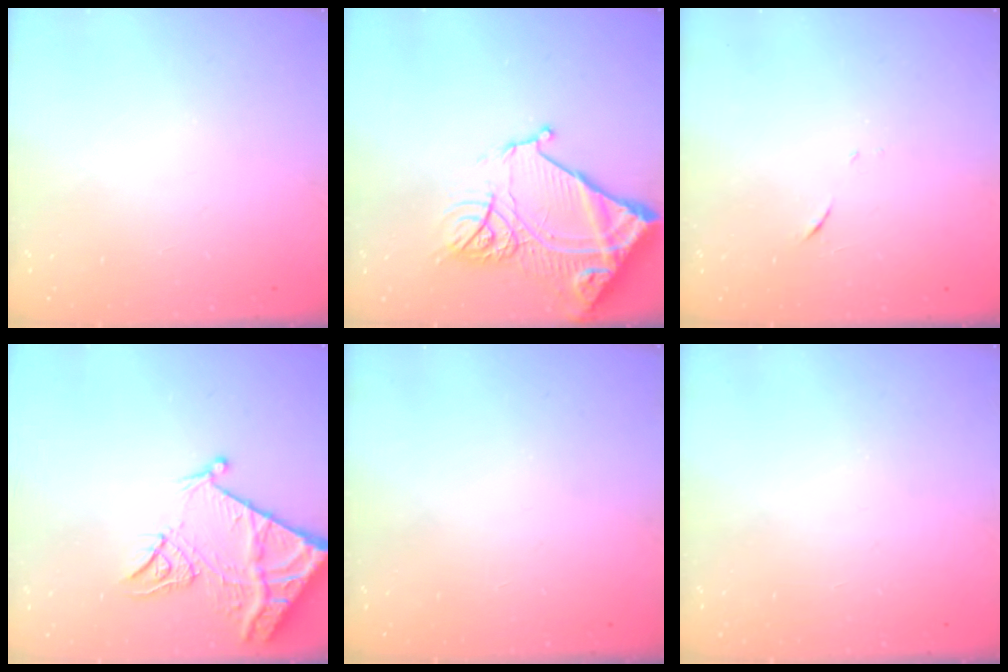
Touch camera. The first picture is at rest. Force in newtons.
{"total": 18.5, "press": 18.4, "slide": 1.9}
{"total": 6.7, "press": 6.6, "slide": 0.6}
{"total": 12.8, "press": 12.7, "slide": 1.2}
{"total": 0.0}
{"total": 0.0}